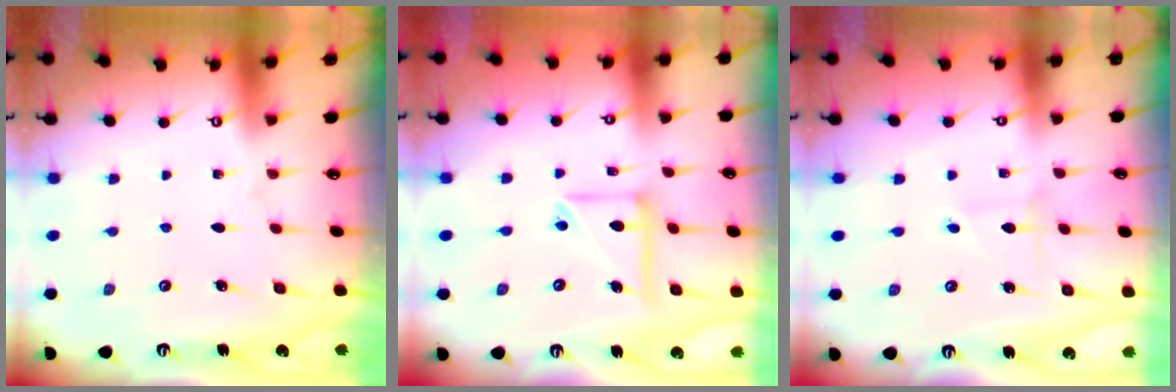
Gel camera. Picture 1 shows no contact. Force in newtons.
{"total": 10.6, "press": 10.5, "slide": 0.9}
{"total": 1.1, "press": 1.1, "slide": 0.1}